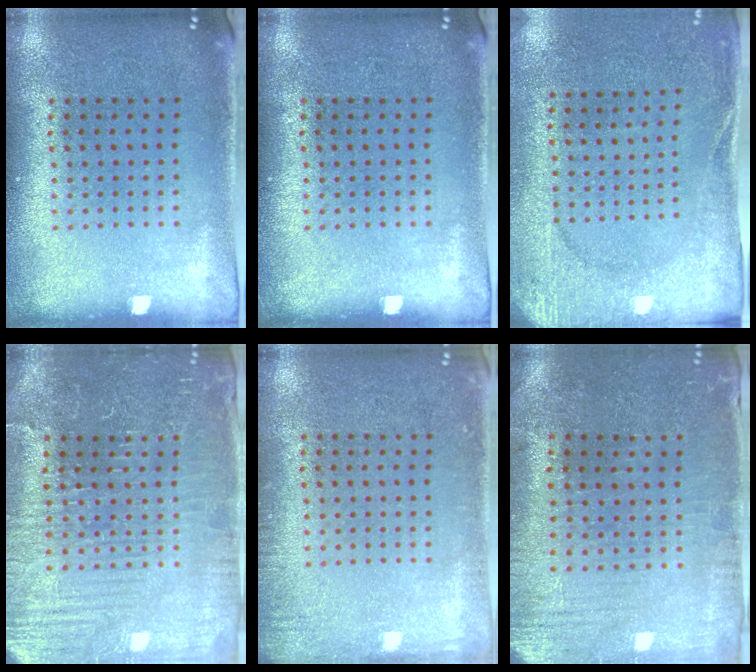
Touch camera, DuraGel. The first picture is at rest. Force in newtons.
{"total": 0.0}
{"total": 2.6, "press": 2.4, "slide": 0.9}
{"total": 4.3, "press": 4.1, "slide": 1.4}
{"total": 1.5, "press": 1.4, "slide": 0.2}
{"total": 0.5, "press": 0.3, "slide": 0.4}